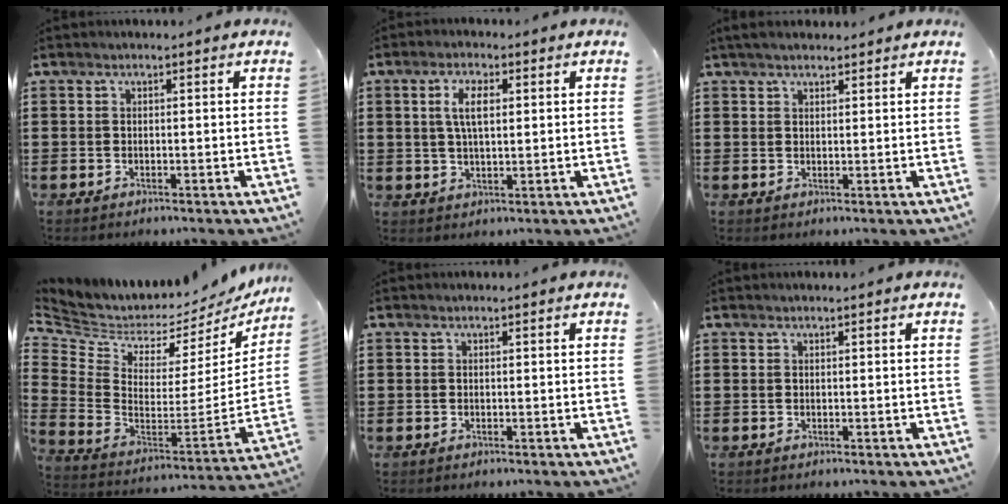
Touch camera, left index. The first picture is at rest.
{"total": 4.9, "force": [1.3, 2.0, 4.2], "torque": [-0.090, 0.011, 0.019]}
{"total": 2.3, "force": [1.9, 0.7, 1.0], "torque": [-0.024, 0.005, 0.037]}
{"total": 3.1, "force": [2.4, 1.8, 0.8], "torque": [-0.038, -0.041, 0.035]}
{"total": 0.0}
{"total": 0.0}